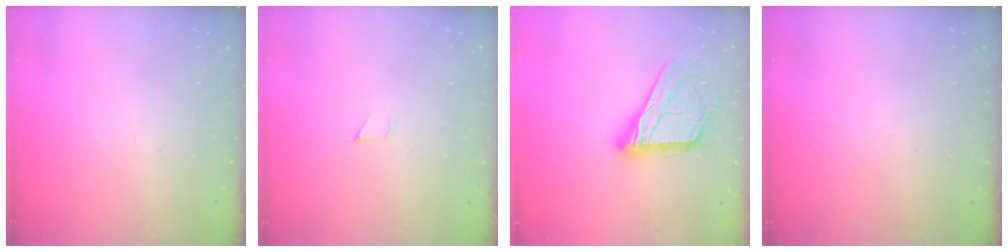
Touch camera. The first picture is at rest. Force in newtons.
{"total": 2.6, "press": 2.6, "slide": 0.2}
{"total": 17.9, "press": 17.8, "slide": 1.5}
{"total": 0.0}